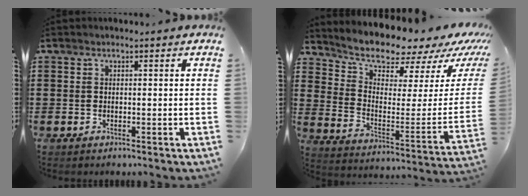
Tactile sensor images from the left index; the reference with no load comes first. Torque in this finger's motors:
{"motor_torque": [2.14, 0.00, 1.05, 0.17]}